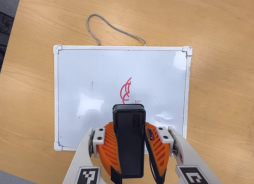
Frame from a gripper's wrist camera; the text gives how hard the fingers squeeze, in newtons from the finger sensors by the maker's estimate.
{"total": 8.9, "left": 7.6, "right": 10.3}